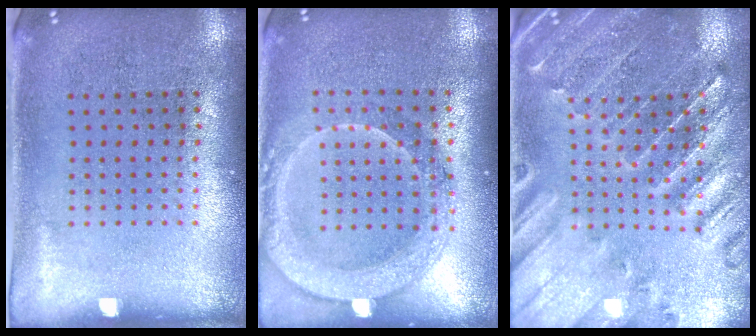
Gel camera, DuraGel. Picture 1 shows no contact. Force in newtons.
{"total": 2.0, "press": 1.9, "slide": 0.8}
{"total": 1.1, "press": 1.1, "slide": 0.3}